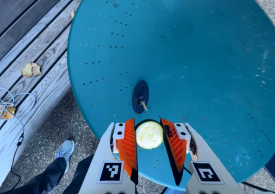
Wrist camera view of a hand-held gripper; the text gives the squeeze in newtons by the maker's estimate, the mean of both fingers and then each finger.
{"total": 11.9, "left": 12.3, "right": 11.5}